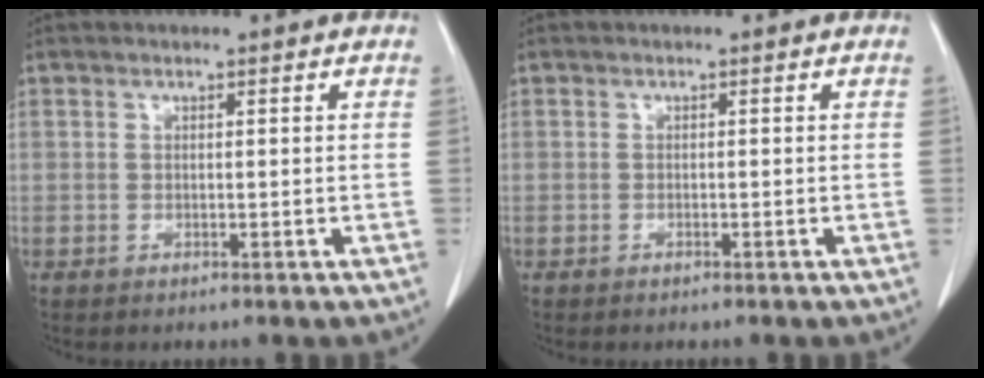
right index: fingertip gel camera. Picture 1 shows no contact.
{"total": 0.0}